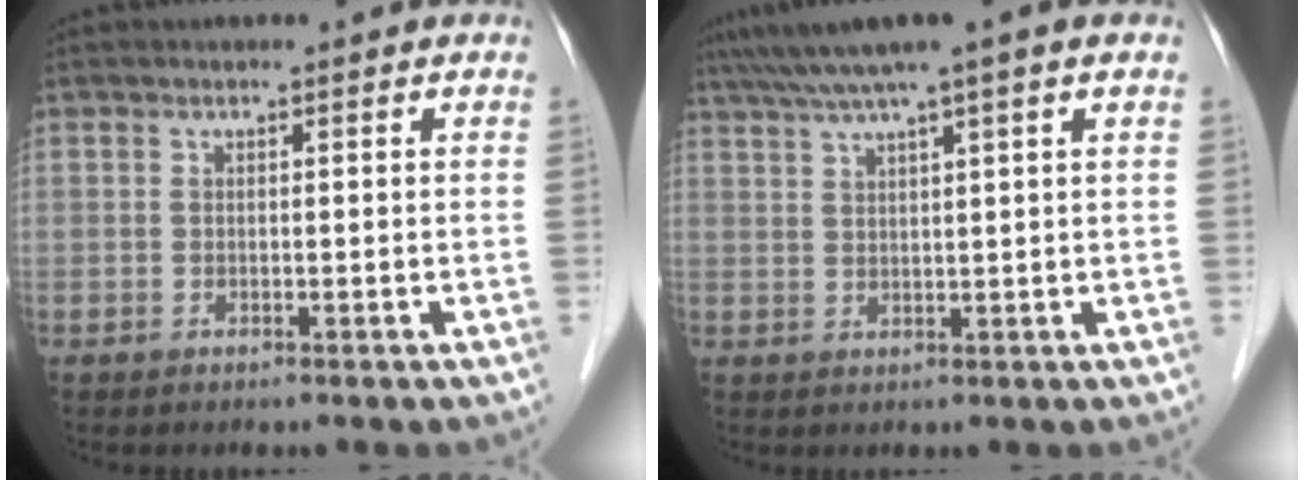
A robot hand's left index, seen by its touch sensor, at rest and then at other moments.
{"total": 7.6, "force": [5.3, -0.7, 5.4], "torque": [-0.092, 0.040, 0.087]}